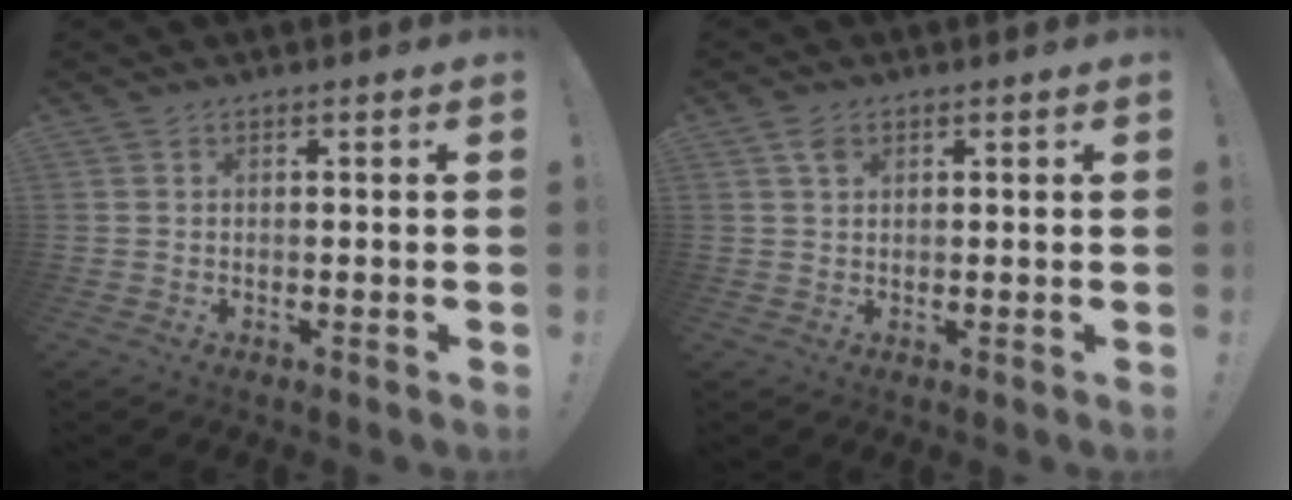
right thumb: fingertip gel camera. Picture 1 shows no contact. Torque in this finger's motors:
{"motor_torque": [0.13, 0.48, -0.14, 0.14, 0.00]}